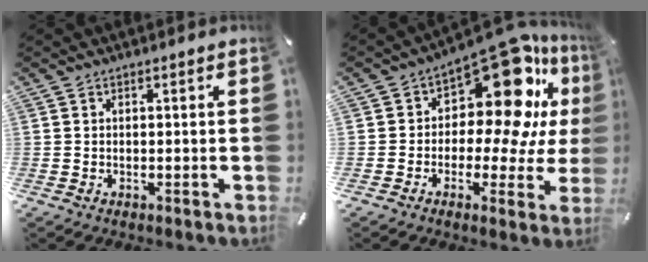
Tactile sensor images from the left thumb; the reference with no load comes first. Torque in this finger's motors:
{"motor_torque": [1.92, 1.46, 0.36, 0.05, 0.28]}